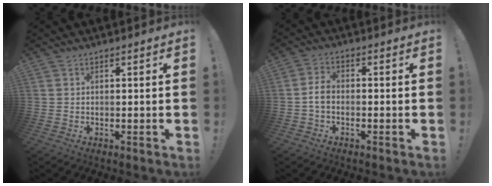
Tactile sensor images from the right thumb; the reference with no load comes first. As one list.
[{"total": 4.1, "force": [-0.9, 2.5, 3.2], "torque": [-0.067, 0.006, -0.017]}]